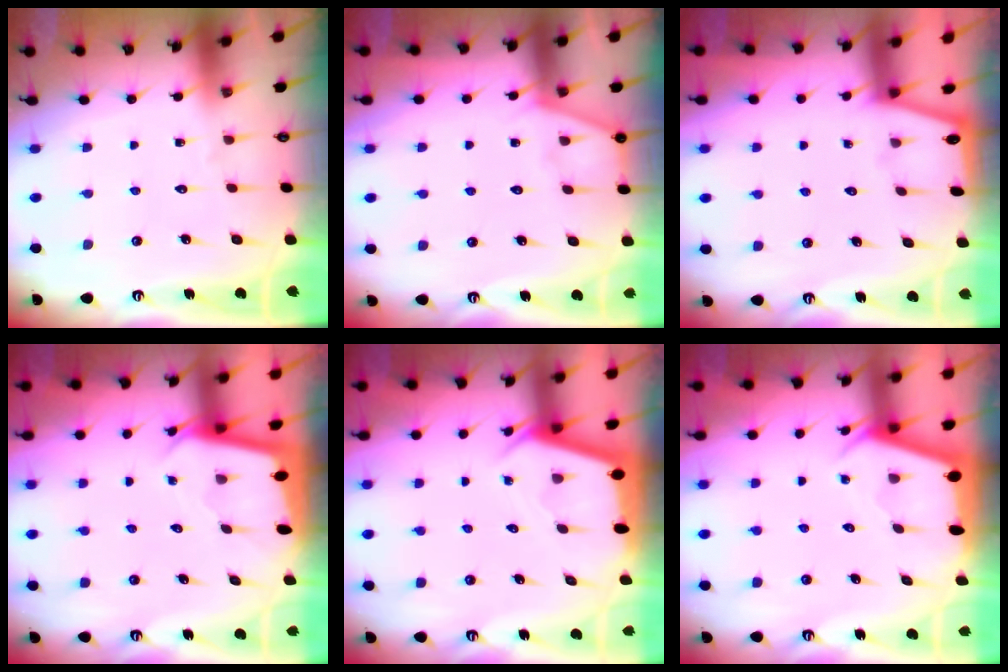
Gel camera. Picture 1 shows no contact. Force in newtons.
{"total": 4.1, "press": 4.1, "slide": 0.4}
{"total": 0.0}
{"total": 2.1, "press": 2.1, "slide": 0.1}
{"total": 2.3, "press": 2.3, "slide": 0.2}
{"total": 2.4, "press": 2.4, "slide": 0.3}